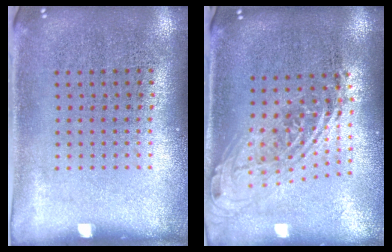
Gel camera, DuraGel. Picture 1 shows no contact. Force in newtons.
{"total": 1.9, "press": 1.5, "slide": 1.3}